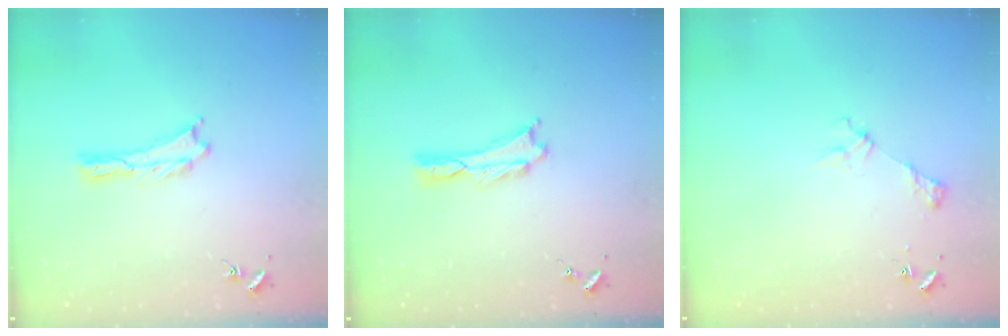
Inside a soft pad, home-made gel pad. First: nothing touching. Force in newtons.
{"total": 0.0}
{"total": 3.3, "press": 3.3, "slide": 0.3}